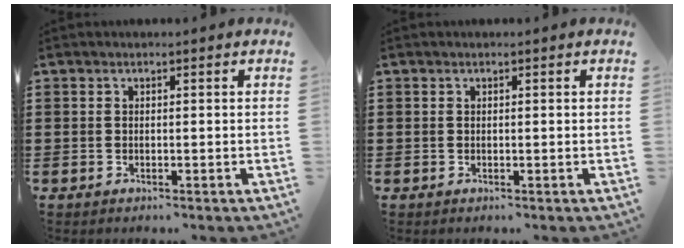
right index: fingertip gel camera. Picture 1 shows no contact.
{"total": 0.0}